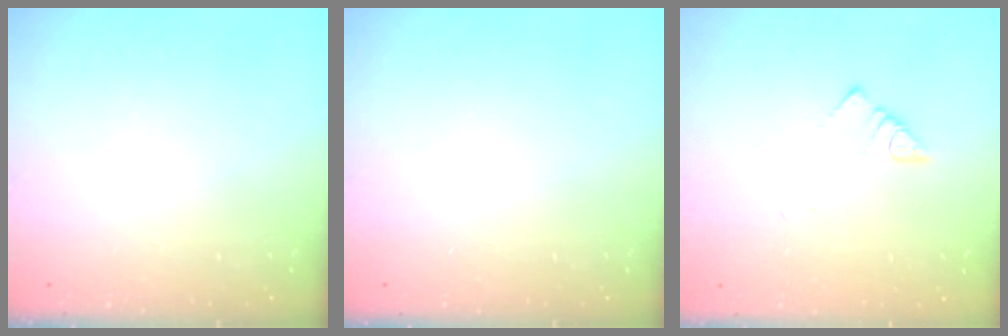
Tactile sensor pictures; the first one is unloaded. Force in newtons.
{"total": 0.0}
{"total": 3.6, "press": 3.6, "slide": 0.6}